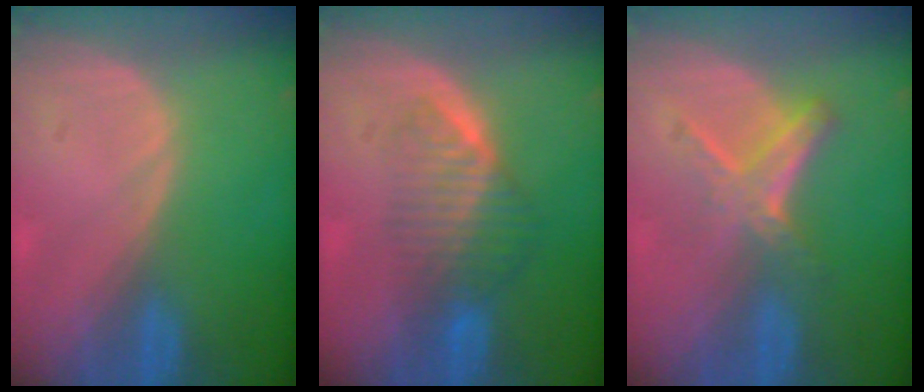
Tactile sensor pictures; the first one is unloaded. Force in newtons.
{"total": 6.5, "press": 5.7, "slide": 3.1}
{"total": 5.8, "press": 5.2, "slide": 2.5}